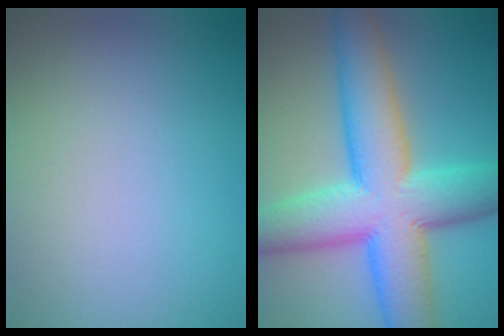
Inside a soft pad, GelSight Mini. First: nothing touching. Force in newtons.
{"total": 12.0, "press": 12.0, "slide": 0.3}